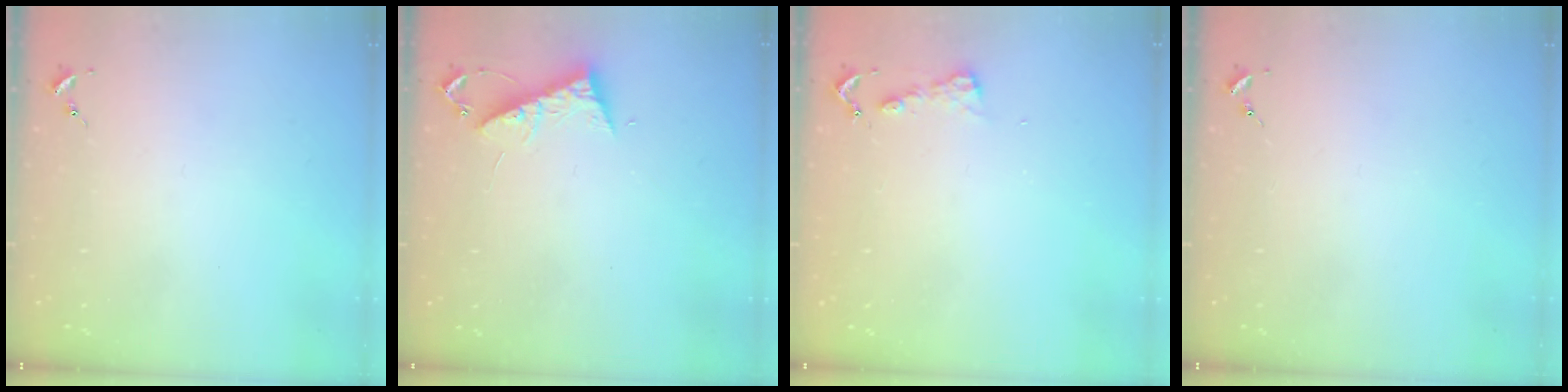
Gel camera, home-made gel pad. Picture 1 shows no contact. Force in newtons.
{"total": 7.7, "press": 7.6, "slide": 0.6}
{"total": 4.6, "press": 4.6, "slide": 0.4}
{"total": 0.0}